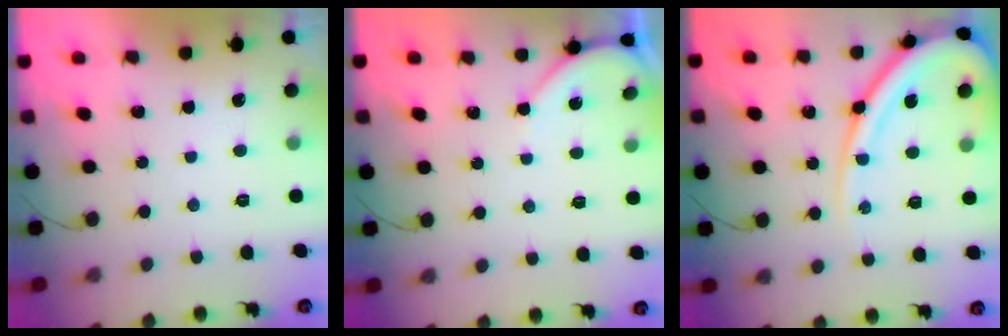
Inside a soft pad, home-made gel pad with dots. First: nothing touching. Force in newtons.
{"total": 3.3, "press": 3.3, "slide": 0.4}
{"total": 15.0, "press": 14.8, "slide": 1.9}